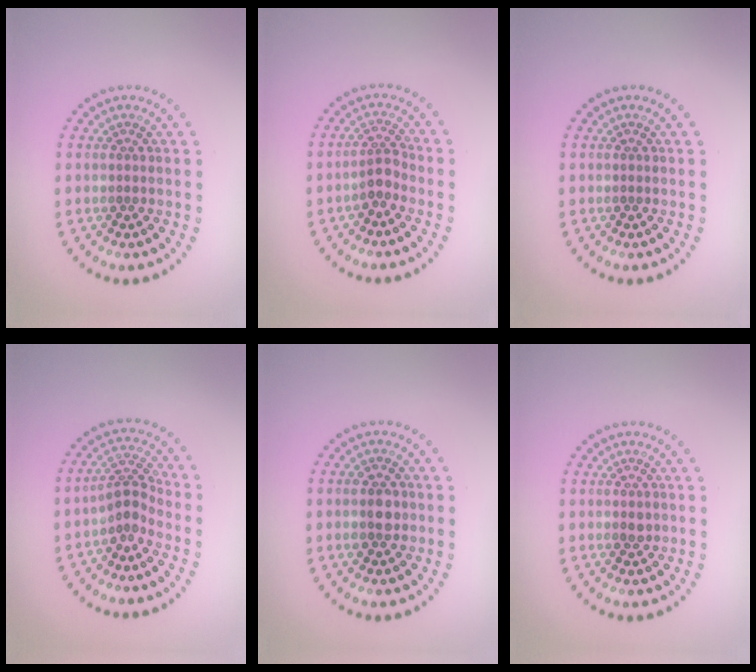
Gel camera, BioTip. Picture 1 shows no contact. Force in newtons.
{"total": 2.0, "press": 1.6, "slide": 1.2}
{"total": 0.0}
{"total": 2.4, "press": 1.8, "slide": 1.5}
{"total": 2.3, "press": 2.3, "slide": 0.3}
{"total": 0.9, "press": 0.9, "slide": 0.0}